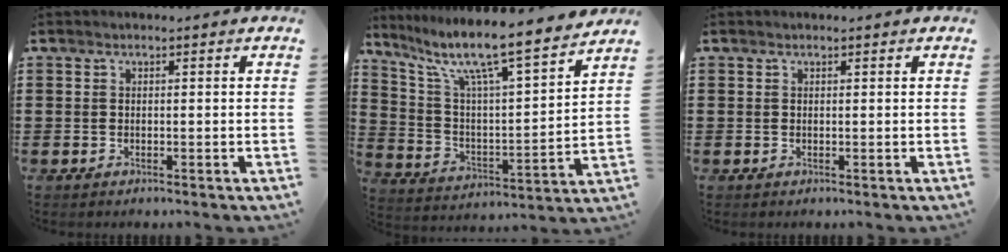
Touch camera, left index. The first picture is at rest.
{"total": 9.8, "force": [7.9, 0.6, 5.8], "torque": [-0.135, -0.065, 0.125]}
{"total": 0.0}